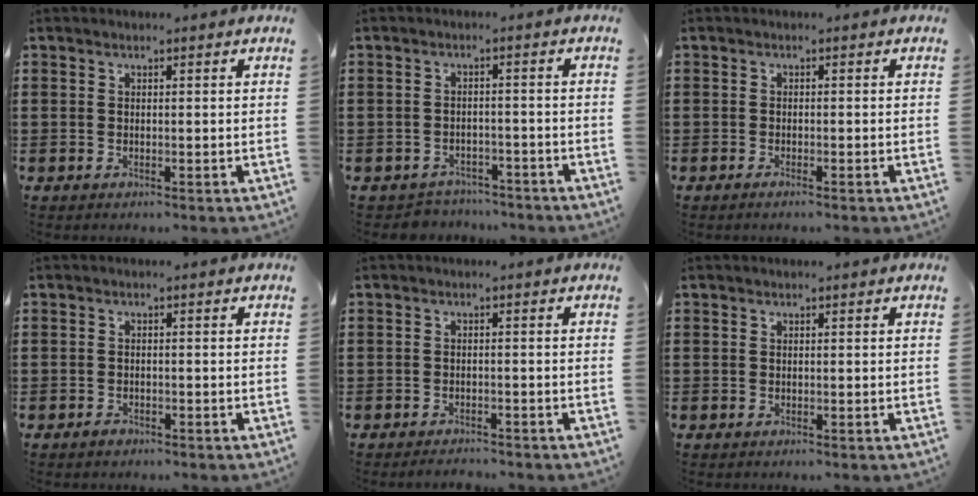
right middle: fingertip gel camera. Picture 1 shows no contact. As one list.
[{"total": 2.6, "force": [-2.5, 0.6, -0.2], "torque": [-0.005, 0.000, -0.056]}, {"total": 0.6, "force": [-0.4, 0.0, 0.4], "torque": [-0.008, -0.004, -0.008]}, {"total": 0.9, "force": [-0.7, 0.3, 0.3], "torque": [-0.008, -0.001, -0.015]}, {"total": 1.4, "force": [-1.4, 0.0, 0.2], "torque": [-0.008, 0.000, -0.029]}, {"total": 0.0}]